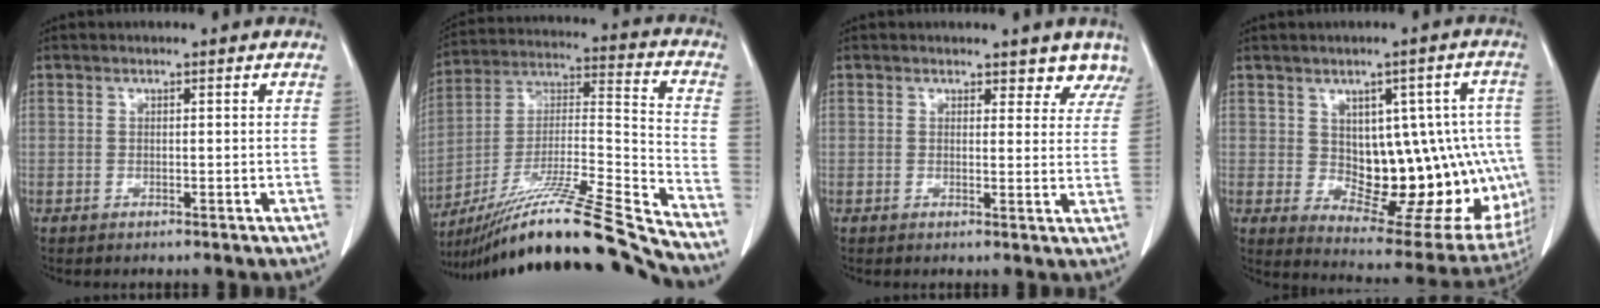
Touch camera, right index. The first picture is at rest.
{"total": 24.1, "force": [-21.2, -2.1, 11.3], "torque": [-0.187, -0.010, -0.360]}
{"total": 4.5, "force": [4.0, 2.1, 0.6], "torque": [0.022, -0.011, 0.026]}
{"total": 18.6, "force": [-0.8, 8.6, 16.5], "torque": [-0.151, 0.024, 0.020]}